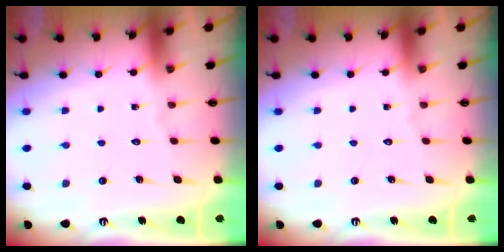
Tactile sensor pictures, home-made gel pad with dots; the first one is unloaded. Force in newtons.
{"total": 0.0}